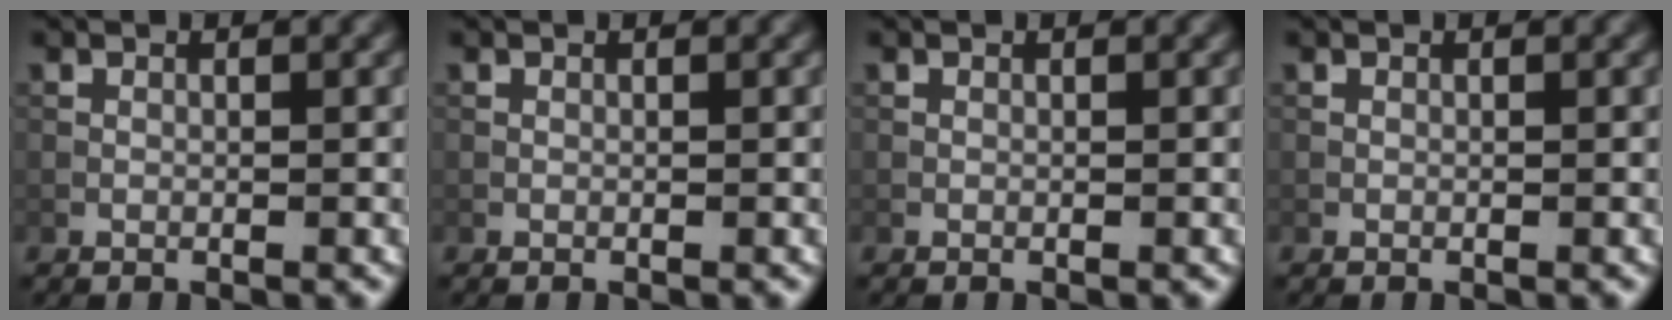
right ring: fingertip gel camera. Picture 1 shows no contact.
{"total": 0.0}
{"total": 0.0}
{"total": 0.0}